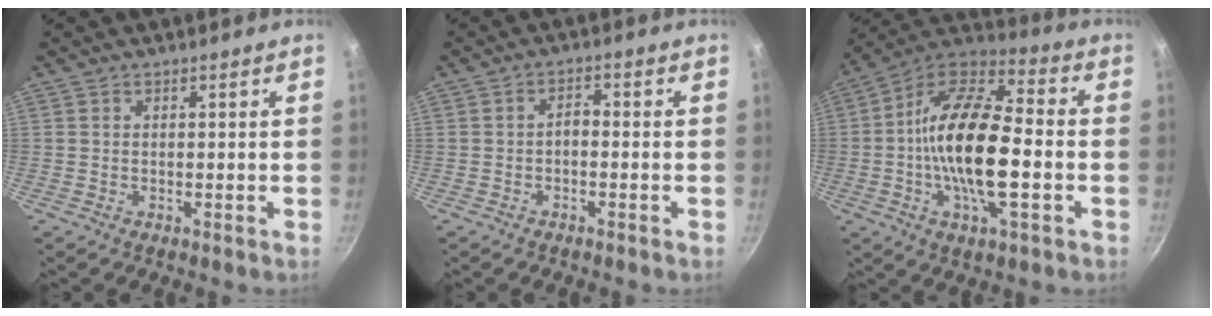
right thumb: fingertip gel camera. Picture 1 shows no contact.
{"total": 2.0, "force": [-1.0, 1.0, 1.4], "torque": [-0.021, 0.017, -0.018]}
{"total": 20.3, "force": [-2.8, 8.3, 18.3], "torque": [-0.327, 0.031, -0.071]}